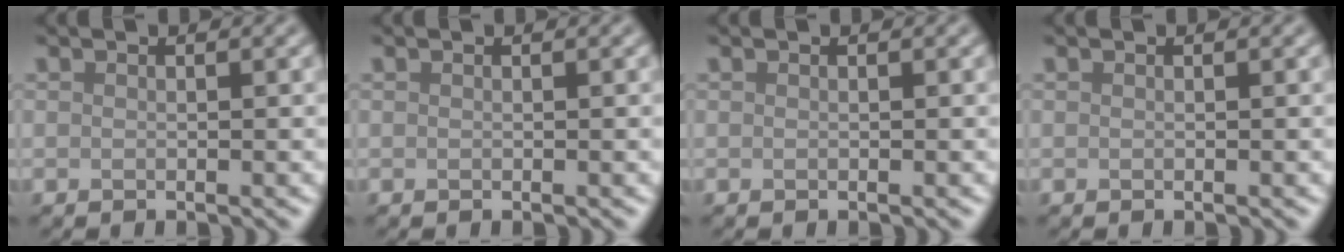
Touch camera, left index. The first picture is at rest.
{"total": 0.0}
{"total": 0.0}
{"total": 0.0}